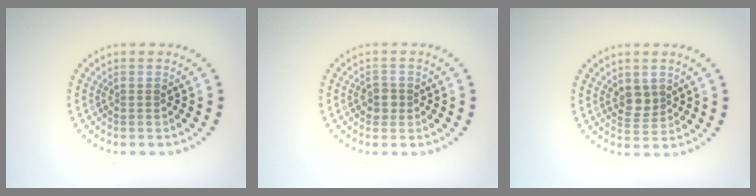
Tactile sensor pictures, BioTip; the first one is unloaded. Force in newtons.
{"total": 1.6, "press": 1.5, "slide": 0.6}
{"total": 2.0, "press": 1.8, "slide": 0.9}